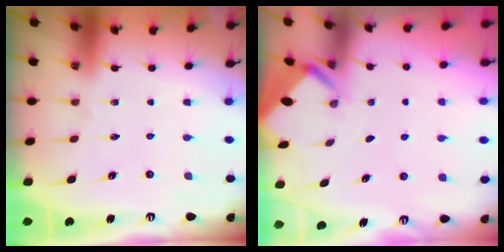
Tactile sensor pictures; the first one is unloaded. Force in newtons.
{"total": 1.9, "press": 1.9, "slide": 0.2}